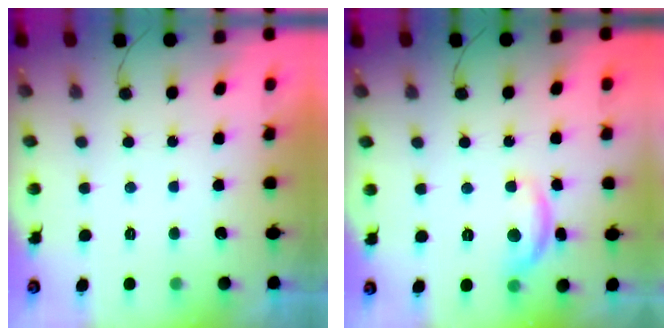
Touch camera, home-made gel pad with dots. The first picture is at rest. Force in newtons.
{"total": 10.6, "press": 10.6, "slide": 0.6}